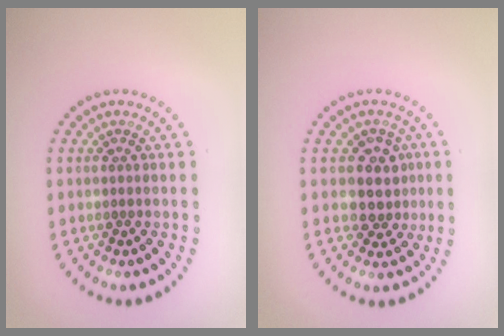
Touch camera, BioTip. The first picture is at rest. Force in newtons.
{"total": 3.0, "press": 2.5, "slide": 1.6}